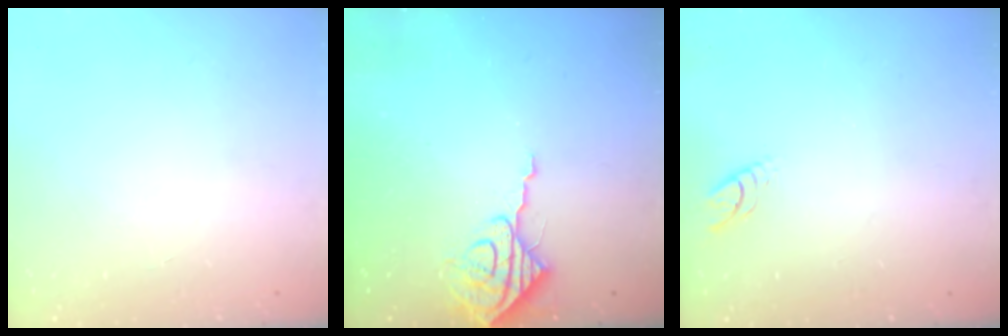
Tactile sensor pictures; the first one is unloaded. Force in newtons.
{"total": 8.8, "press": 8.8, "slide": 0.3}
{"total": 3.7, "press": 3.6, "slide": 0.5}